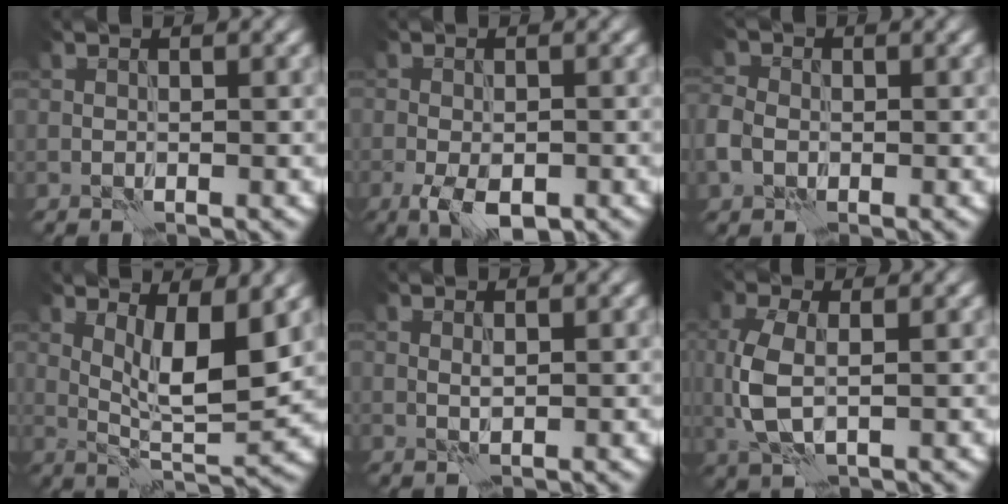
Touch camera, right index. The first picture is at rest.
{"total": 4.4, "force": [-2.2, 1.8, 3.3], "torque": [-0.058, -0.005, -0.035]}
{"total": 3.1, "force": [-0.7, 2.4, 1.7], "torque": [-0.044, -0.002, -0.019]}
{"total": 6.3, "force": [2.0, 1.6, 5.8], "torque": [-0.101, -0.008, 0.039]}
{"total": 0.6, "force": [0.3, 0.0, 0.6], "torque": [-0.014, 0.003, 0.005]}
{"total": 4.3, "force": [0.2, 2.1, 3.7], "torque": [-0.096, 0.003, 0.005]}